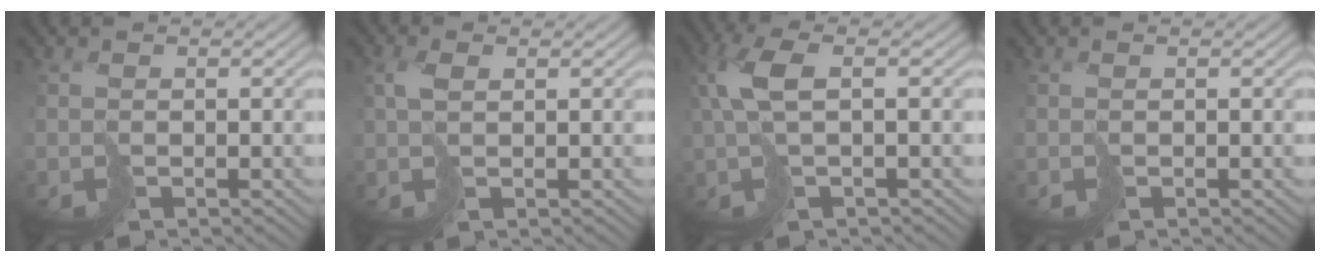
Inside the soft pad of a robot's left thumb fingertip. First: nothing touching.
{"total": 2.0, "force": [0.9, 0.7, 1.6], "torque": [-0.036, 0.004, 0.019]}
{"total": 6.0, "force": [1.3, 2.1, 5.5], "torque": [-0.120, 0.015, 0.022]}
{"total": 0.0}